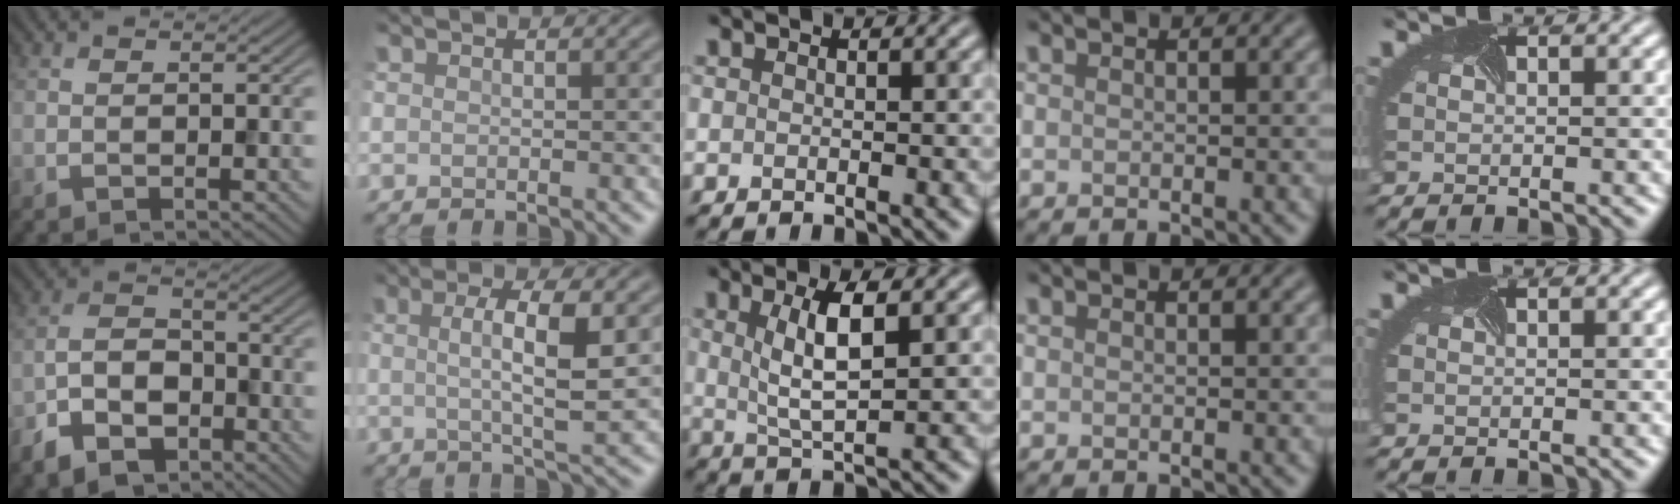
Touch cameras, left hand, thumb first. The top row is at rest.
{"thumb": {"total": 7.3, "force": [-4.3, 4.4, 4.0], "torque": [-0.086, -0.006, -0.092]}, "index": {"total": 5.3, "force": [0.3, 1.2, 5.2], "torque": [-0.085, 0.002, 0.002]}, "middle": {"total": 4.5, "force": [1.3, 1.2, 4.1], "torque": [-0.082, -0.001, 0.026]}}